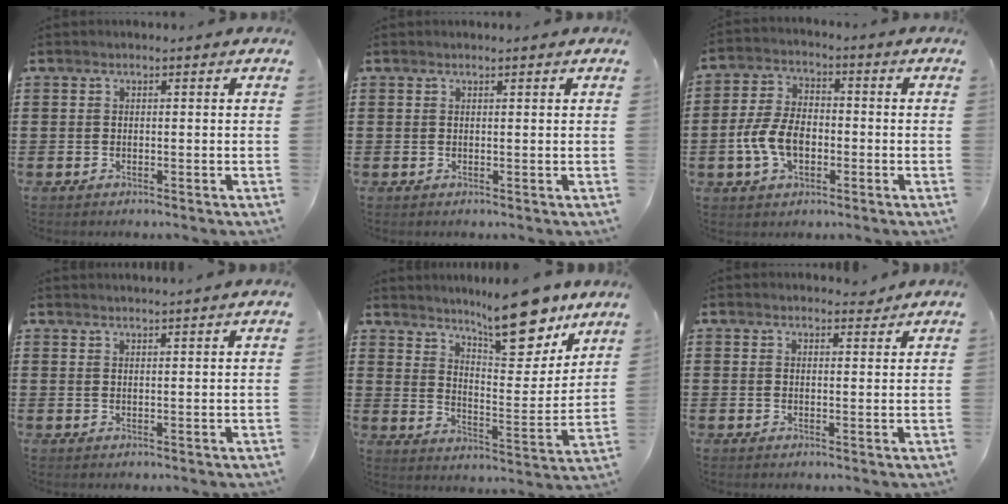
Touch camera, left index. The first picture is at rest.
{"total": 0.5, "force": [0.4, 0.0, 0.4], "torque": [-0.008, 0.000, 0.008]}
{"total": 7.5, "force": [-2.1, 4.5, 5.7], "torque": [-0.140, 0.000, -0.048]}
{"total": 1.3, "force": [1.2, -0.5, 0.0], "torque": [-0.002, -0.004, 0.024]}
{"total": 14.2, "force": [11.3, 4.0, 7.7], "torque": [-0.117, -0.066, 0.194]}
{"total": 1.9, "force": [1.8, 0.5, 0.4], "torque": [-0.005, 0.000, 0.031]}